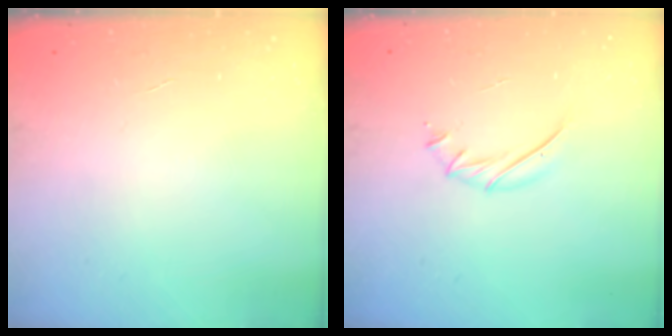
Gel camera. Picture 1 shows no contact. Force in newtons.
{"total": 5.9, "press": 5.8, "slide": 1.5}